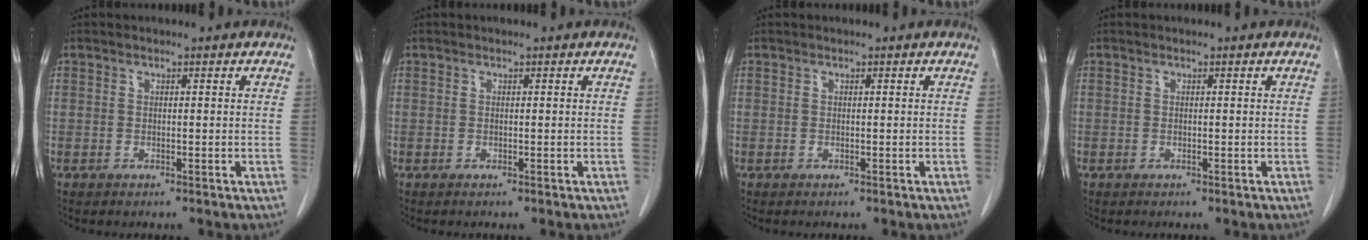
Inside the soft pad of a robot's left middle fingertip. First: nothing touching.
{"total": 0.0}
{"total": 0.0}
{"total": 0.0}